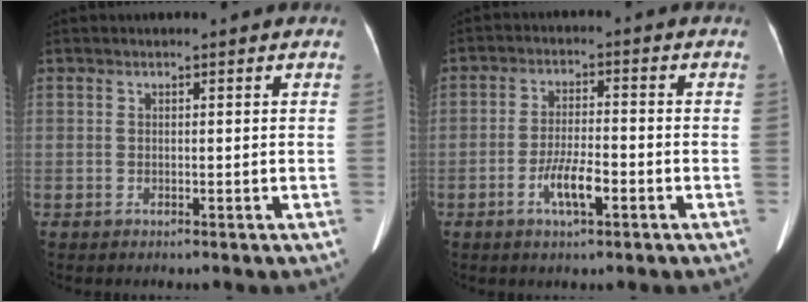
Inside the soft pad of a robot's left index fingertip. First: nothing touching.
{"total": 5.7, "force": [-2.6, 1.3, 4.9], "torque": [-0.096, 0.000, -0.046]}